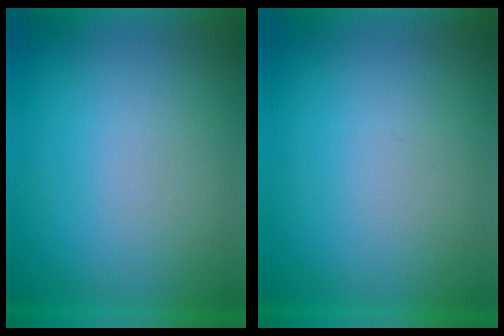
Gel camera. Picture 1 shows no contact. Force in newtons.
{"total": 0.0}